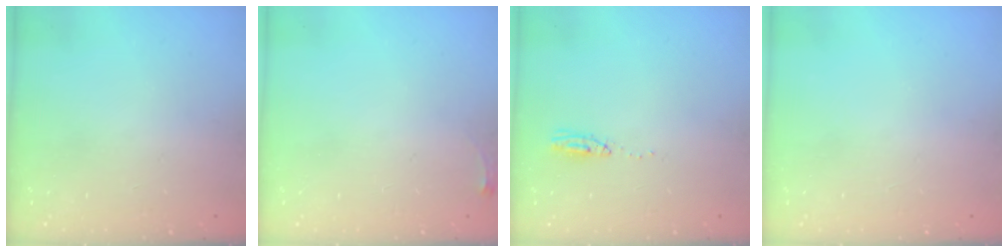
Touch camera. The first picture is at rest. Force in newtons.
{"total": 2.8, "press": 2.8, "slide": 0.4}
{"total": 3.7, "press": 3.4, "slide": 1.4}
{"total": 0.0}